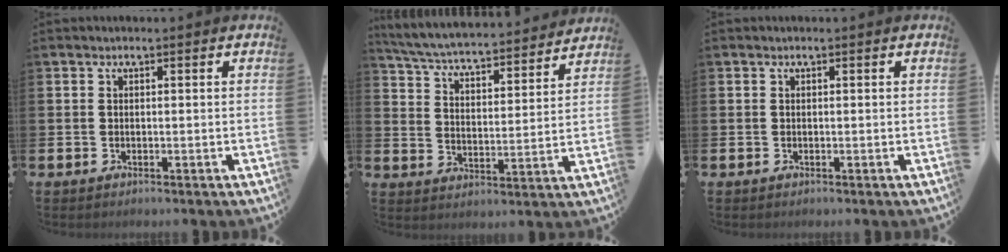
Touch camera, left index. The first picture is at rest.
{"total": 5.4, "force": [5.2, 0.5, 1.2], "torque": [-0.057, -0.048, 0.085]}
{"total": 0.0}